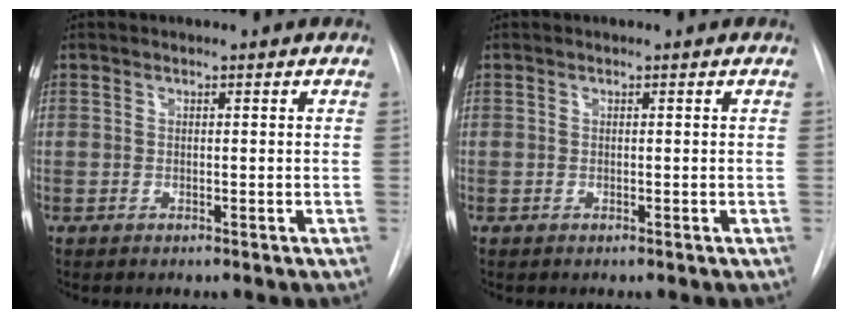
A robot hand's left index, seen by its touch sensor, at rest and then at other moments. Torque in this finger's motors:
{"motor_torque": [-0.01, 0.02, 0.02, 0.00]}